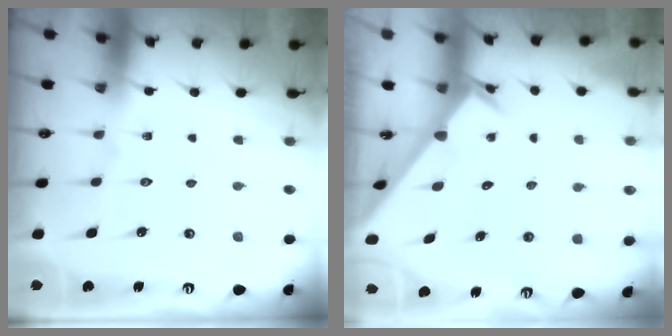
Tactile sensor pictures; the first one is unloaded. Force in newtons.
{"total": 2.2, "press": 2.2, "slide": 0.1}